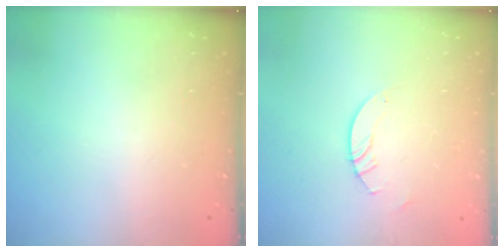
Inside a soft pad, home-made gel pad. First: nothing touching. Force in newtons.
{"total": 3.0, "press": 3.0, "slide": 0.3}